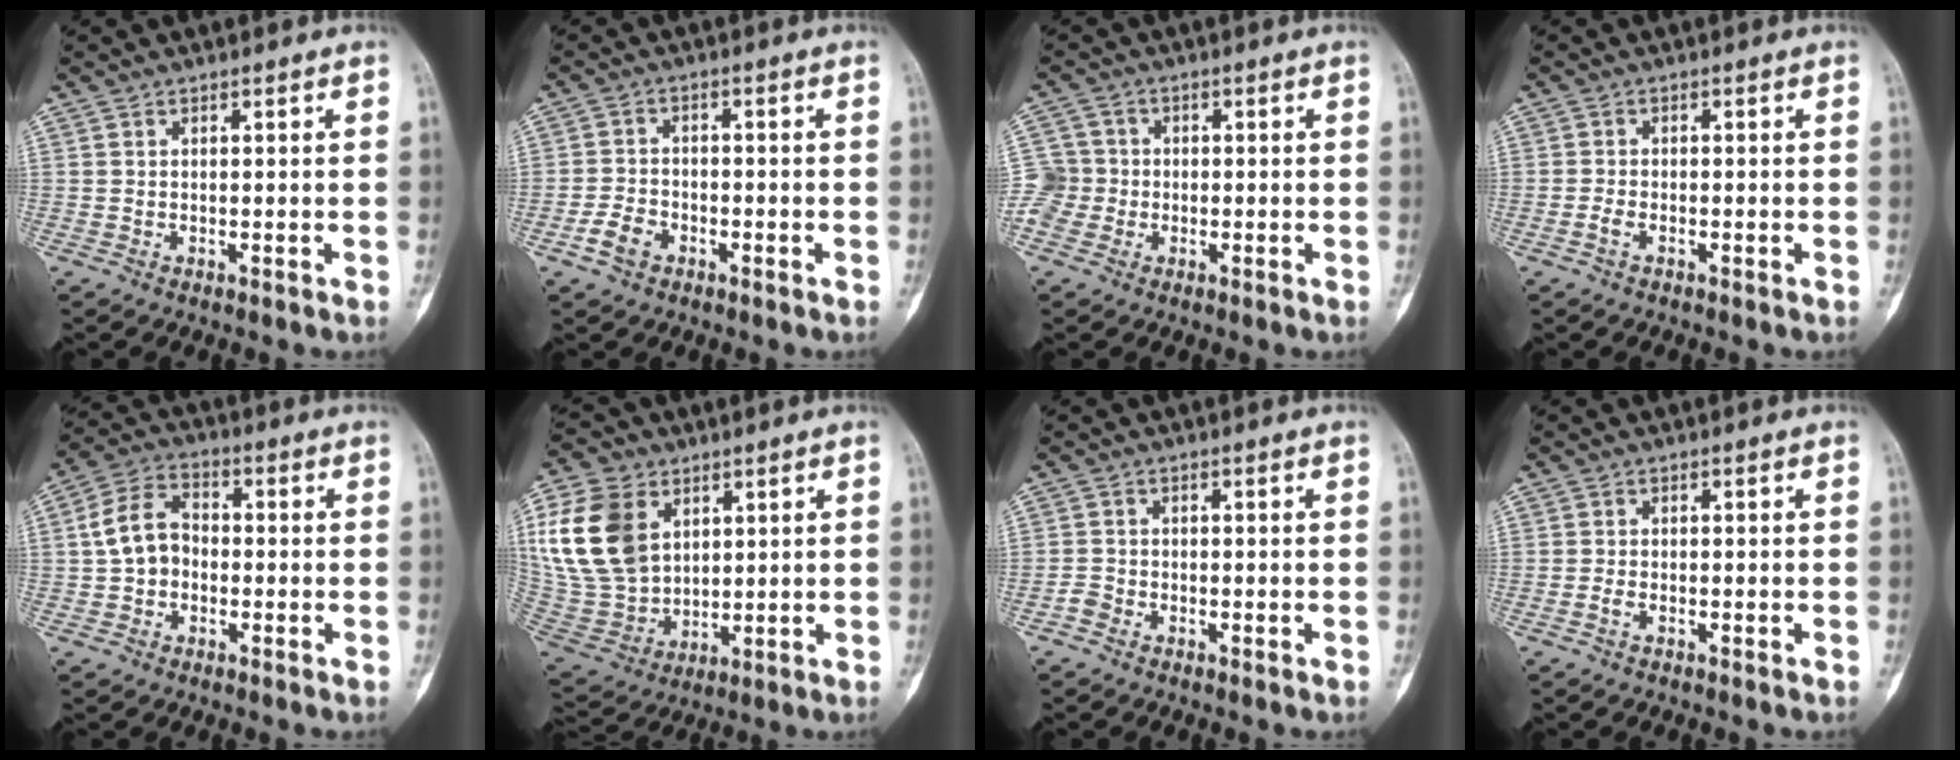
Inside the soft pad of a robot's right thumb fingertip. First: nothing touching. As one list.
[{"total": 4.4, "force": [-2.3, 3.1, 2.2], "torque": [-0.035, 0.018, -0.044]}, {"total": 5.8, "force": [-1.4, 5.5, 1.1], "torque": [-0.004, 0.015, -0.032]}, {"total": 1.5, "force": [-0.8, 0.8, 0.9], "torque": [-0.024, 0.004, -0.019]}, {"total": 8.5, "force": [-0.6, 6.5, 5.6], "torque": [-0.091, 0.030, -0.025]}, {"total": 18.7, "force": [5.8, 13.5, 11.6], "torque": [-0.231, -0.010, 0.126]}, {"total": 1.6, "force": [-1.1, 1.2, 0.3], "torque": [-0.006, 0.005, -0.027]}, {"total": 1.1, "force": [-0.6, 0.6, 0.6], "torque": [-0.018, 0.003, -0.016]}]